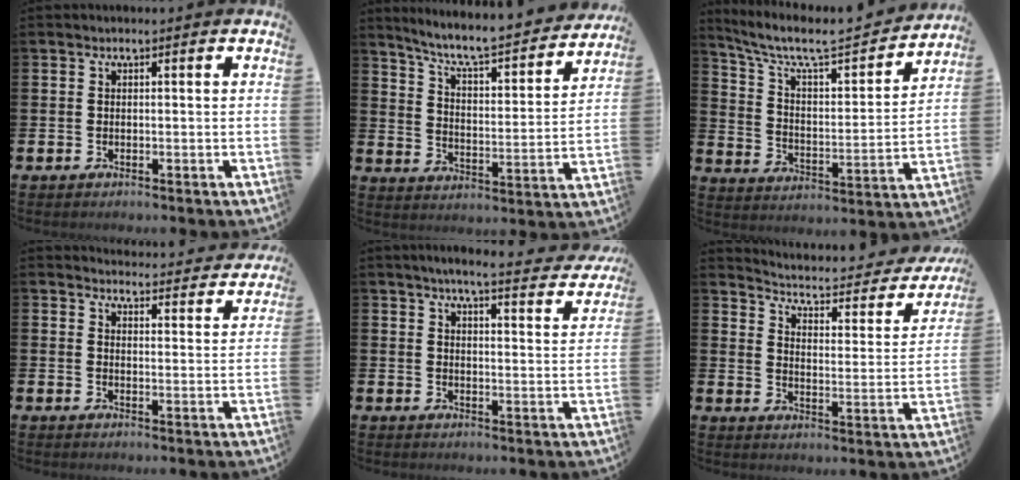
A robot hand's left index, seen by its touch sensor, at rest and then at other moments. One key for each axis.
{"total": 7.7, "fx": 7.1, "fy": 0.8, "fz": 2.9, "tx": -0.080, "ty": -0.057, "tz": 0.117}
{"total": 8.0, "fx": 7.0, "fy": 1.8, "fz": 3.5, "tx": -0.103, "ty": -0.049, "tz": 0.115}
{"total": 4.1, "fx": 4.1, "fy": 0.5, "fz": 0.2, "tx": -0.003, "ty": -0.034, "tz": 0.069}
{"total": 5.2, "fx": 4.8, "fy": 0.1, "fz": 1.9, "tx": -0.040, "ty": -0.033, "tz": 0.079}
{"total": 4.4, "fx": 3.8, "fy": 1.4, "fz": 1.7, "tx": -0.051, "ty": -0.033, "tz": 0.053}